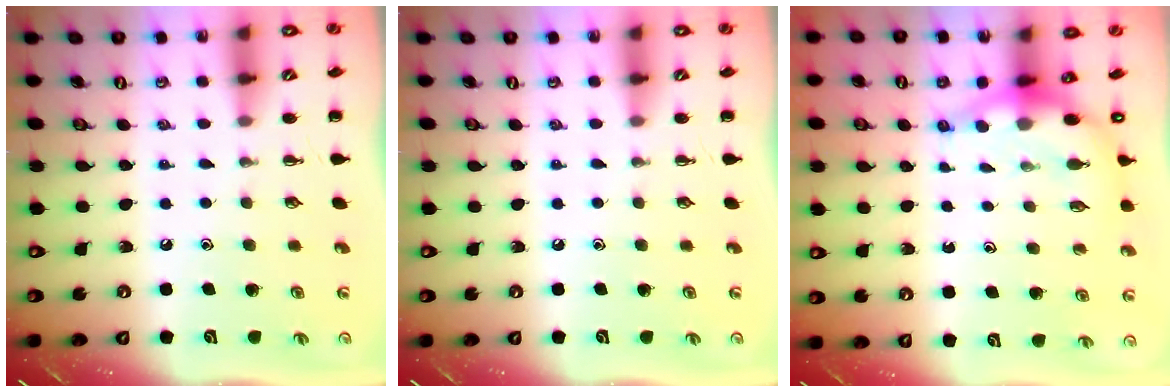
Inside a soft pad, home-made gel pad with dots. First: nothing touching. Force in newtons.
{"total": 0.0}
{"total": 6.9, "press": 6.7, "slide": 1.6}